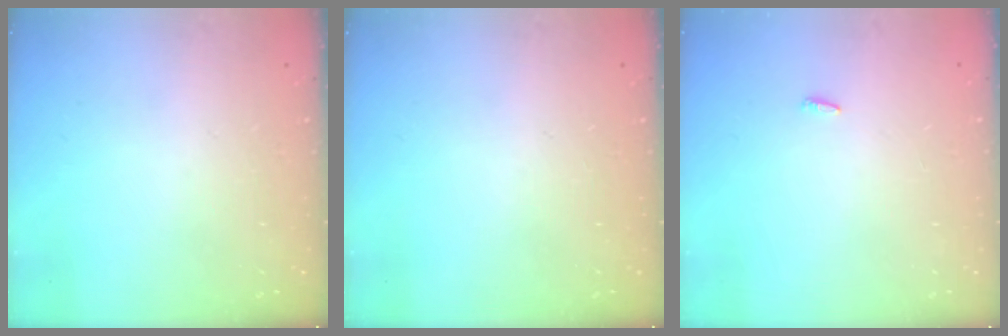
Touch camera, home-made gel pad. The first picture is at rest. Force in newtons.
{"total": 0.0}
{"total": 1.8, "press": 1.7, "slide": 0.6}